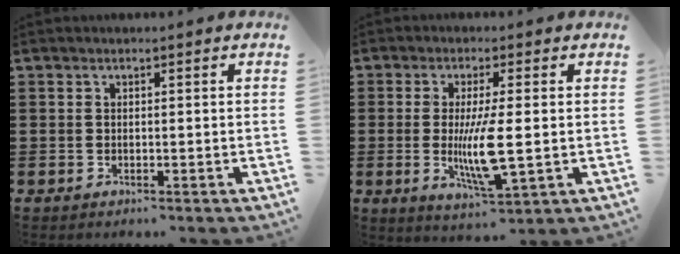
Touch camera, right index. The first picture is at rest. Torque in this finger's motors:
{"motor_torque": [2.14, 0.00, 0.83, 0.14]}